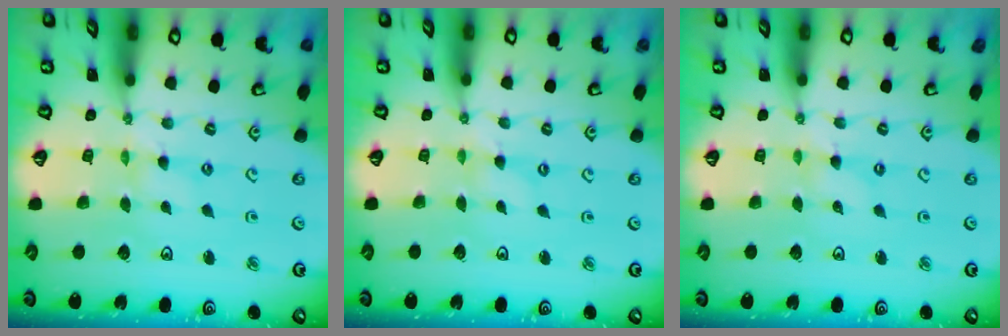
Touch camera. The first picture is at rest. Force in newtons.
{"total": 0.0}
{"total": 0.6, "press": 0.6, "slide": 0.1}